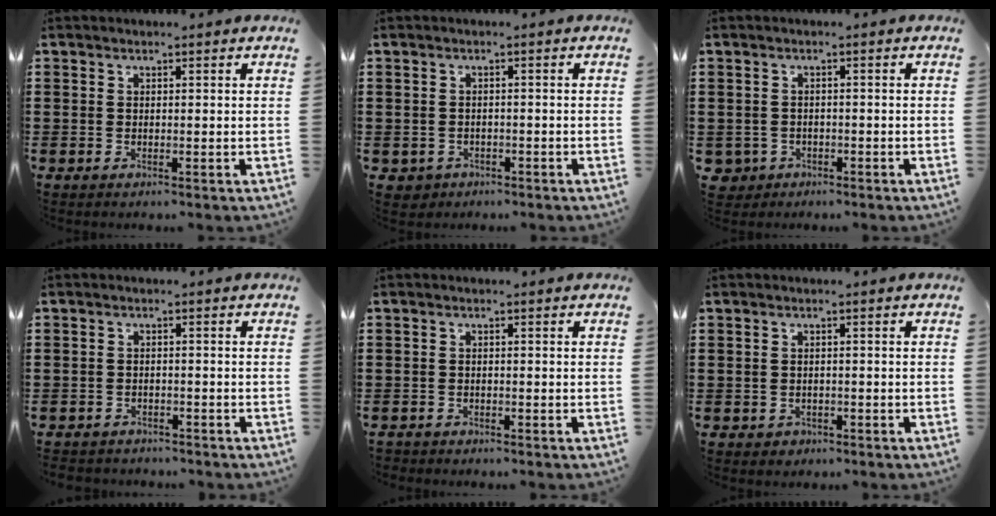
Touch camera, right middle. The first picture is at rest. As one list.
[{"total": 1.2, "force": [-0.8, 0.8, -0.1], "torque": [-0.004, 0.002, -0.021]}, {"total": 1.6, "force": [-1.0, 1.3, 0.1], "torque": [-0.009, 0.000, -0.025]}, {"total": 1.8, "force": [-1.8, 0.4, -0.2], "torque": [-0.004, 0.000, -0.041]}, {"total": 1.0, "force": [-1.0, 0.2, -0.1], "torque": [-0.001, 0.002, -0.021]}, {"total": 0.8, "force": [-0.5, 0.6, 0.0], "torque": [-0.004, 0.002, -0.013]}]